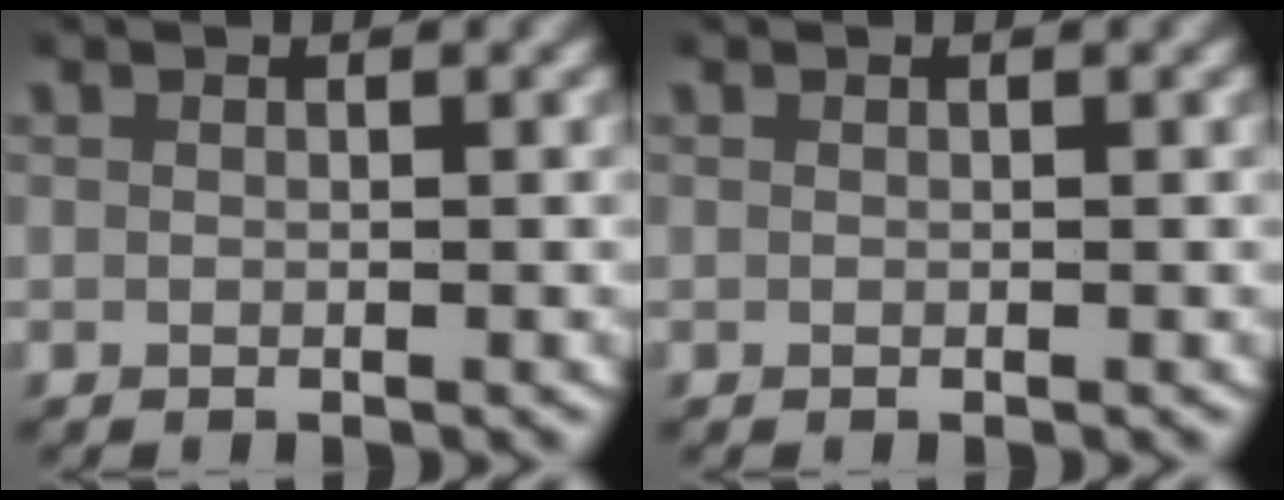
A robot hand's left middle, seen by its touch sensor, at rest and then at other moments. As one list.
[{"total": 0.0}]